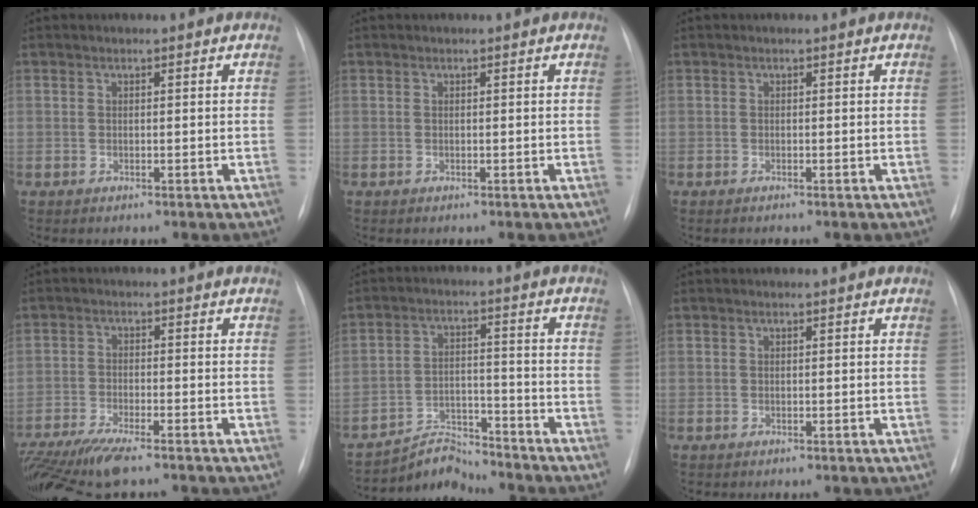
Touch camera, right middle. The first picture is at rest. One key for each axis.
{"total": 0.0}
{"total": 0.7, "fx": -0.5, "fy": 0.0, "fz": 0.4, "tx": -0.008, "ty": -0.001, "tz": -0.008}
{"total": 11.6, "fx": -9.5, "fy": 1.3, "fz": 6.6, "tx": -0.117, "ty": -0.026, "tz": -0.159}
{"total": 6.0, "fx": -5.9, "fy": 0.7, "fz": -1.0, "tx": 0.011, "ty": 0.013, "tz": -0.098}
{"total": 0.0}